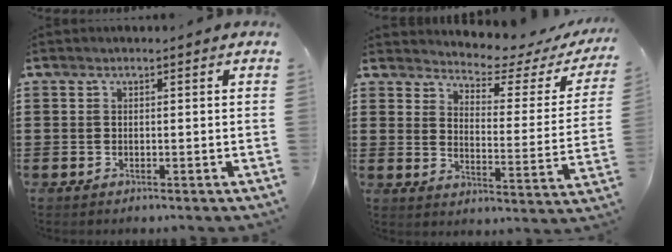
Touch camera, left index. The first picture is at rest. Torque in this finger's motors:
{"motor_torque": [2.14, 0.00, 0.44, 0.03]}